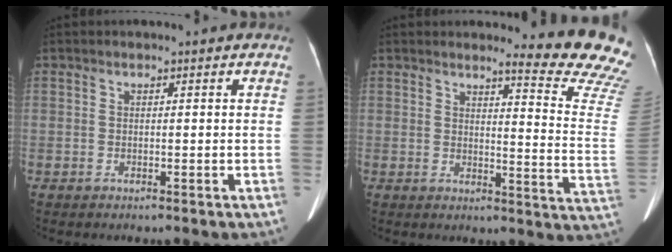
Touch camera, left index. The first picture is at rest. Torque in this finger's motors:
{"motor_torque": [1.44, -0.70, 0.10, 0.00]}